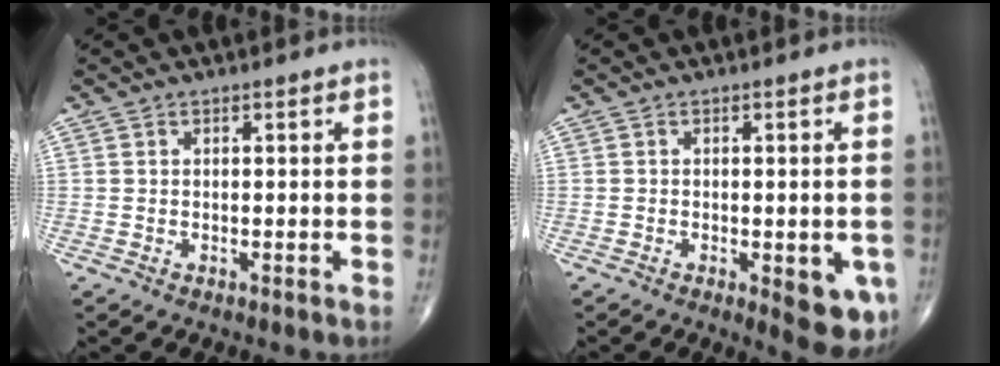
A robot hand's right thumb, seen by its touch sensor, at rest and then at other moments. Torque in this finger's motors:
{"motor_torque": [0.85, 1.79, 0.87, -0.08, 0.12]}